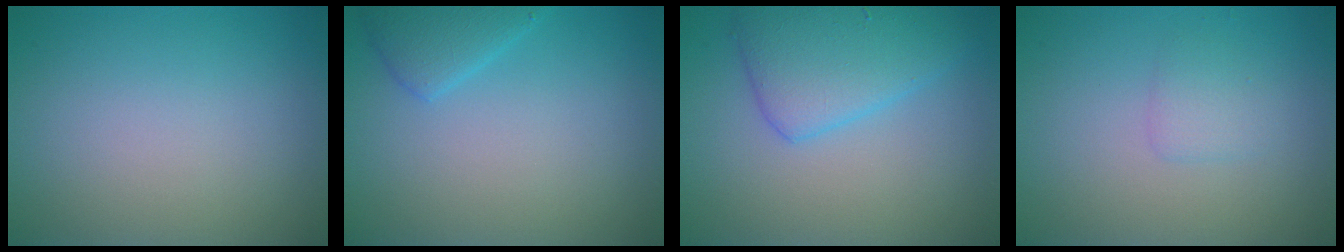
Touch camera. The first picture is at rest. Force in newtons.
{"total": 2.3, "press": 2.3, "slide": 0.1}
{"total": 4.8, "press": 4.7, "slide": 0.3}
{"total": 1.3, "press": 1.3, "slide": 0.1}